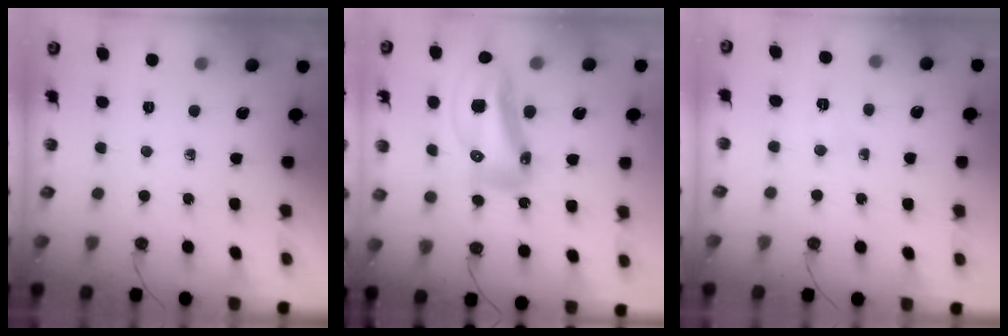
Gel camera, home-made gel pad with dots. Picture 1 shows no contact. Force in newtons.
{"total": 18.9, "press": 18.8, "slide": 2.3}
{"total": 2.6, "press": 2.1, "slide": 1.4}